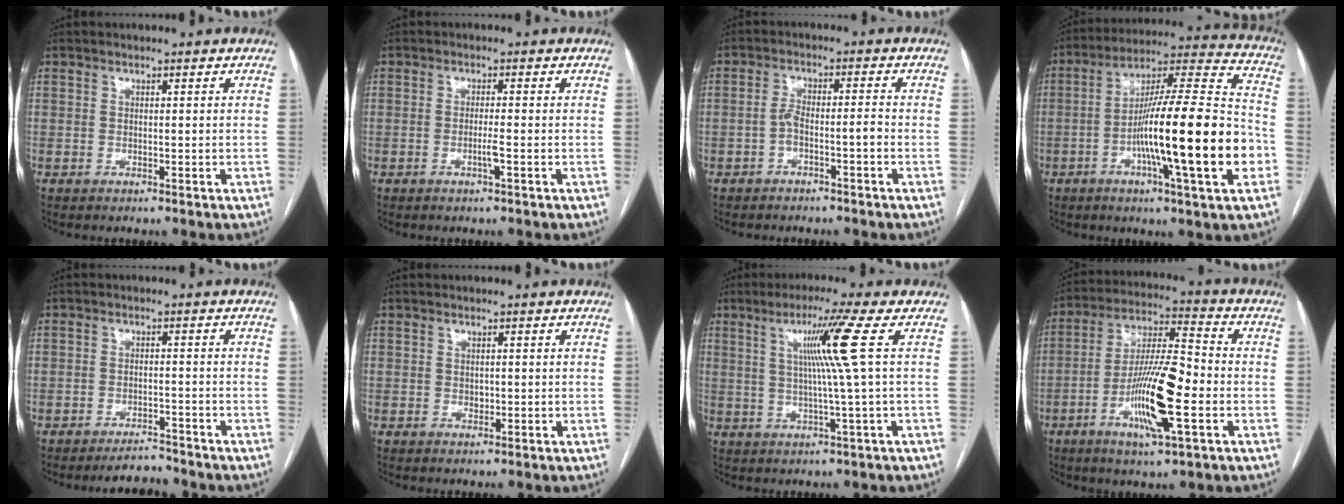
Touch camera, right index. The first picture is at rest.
{"total": 2.0, "force": [-0.8, -0.2, 1.8], "torque": [-0.035, -0.002, -0.015]}
{"total": 3.5, "force": [-1.7, 0.5, 3.1], "torque": [-0.055, 0.018, -0.027]}
{"total": 22.4, "force": [-5.7, 1.0, 21.7], "torque": [-0.328, -0.001, -0.093]}
{"total": 3.4, "force": [-3.3, 0.6, 0.2], "torque": [0.001, -0.006, -0.051]}
{"total": 0.9, "force": [-0.1, 0.7, 0.6], "torque": [-0.007, 0.001, 0.000]}
{"total": 8.1, "force": [2.0, -2.6, 7.4], "torque": [-0.134, 0.000, 0.043]}
{"total": 14.2, "force": [-4.3, 2.0, 13.4], "torque": [-0.251, -0.003, -0.078]}